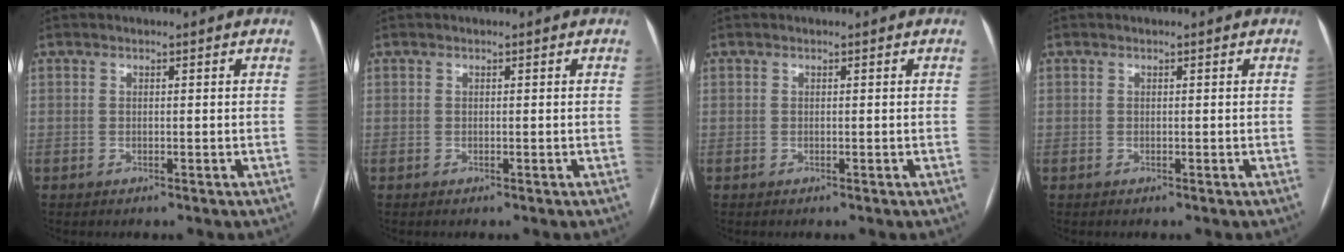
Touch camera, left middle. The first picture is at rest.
{"total": 0.0}
{"total": 0.0}
{"total": 0.0}